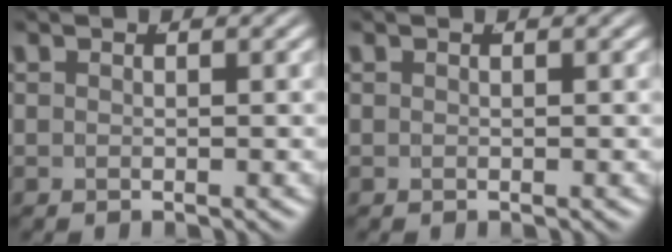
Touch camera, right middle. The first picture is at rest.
{"total": 0.0}